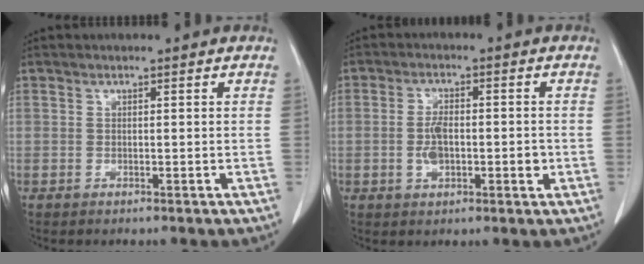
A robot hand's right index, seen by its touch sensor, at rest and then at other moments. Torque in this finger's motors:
{"motor_torque": [0.69, -0.27, 0.33, 0.08]}